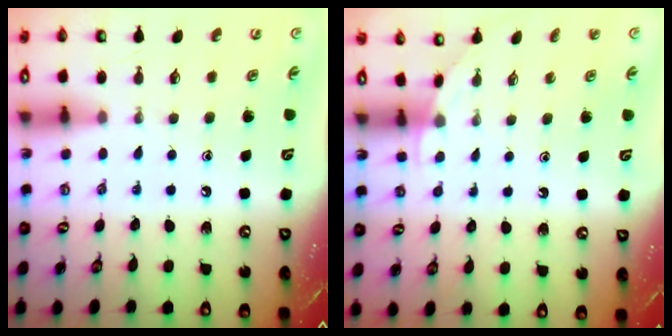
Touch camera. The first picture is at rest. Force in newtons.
{"total": 2.5, "press": 2.5, "slide": 0.2}